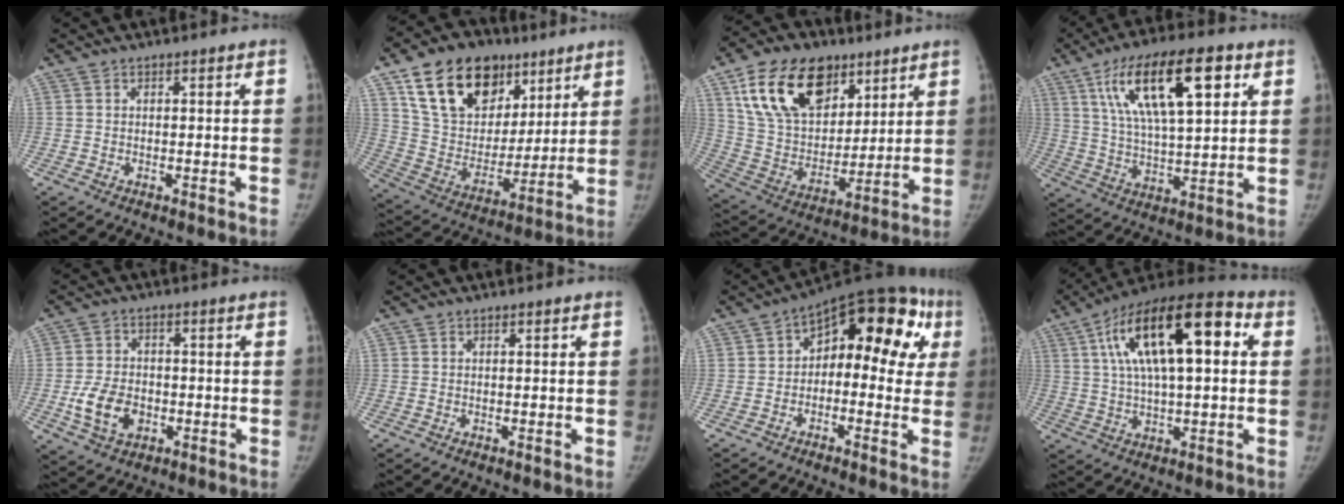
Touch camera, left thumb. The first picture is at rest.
{"total": 23.1, "force": [12.7, 15.4, 11.7], "torque": [-0.165, -0.023, 0.228]}
{"total": 22.2, "force": [11.6, 14.1, 12.6], "torque": [-0.197, -0.027, 0.210]}
{"total": 19.3, "force": [7.8, 6.9, 16.2], "torque": [-0.262, -0.008, 0.135]}
{"total": 8.6, "force": [-2.3, 6.3, 5.4], "torque": [-0.086, 0.008, -0.037]}
{"total": 0.0}
{"total": 17.4, "force": [2.9, 10.1, 13.9], "torque": [-0.118, 0.046, 0.022]}
{"total": 22.2, "force": [5.8, 8.7, 19.6], "torque": [-0.329, 0.024, 0.086]}